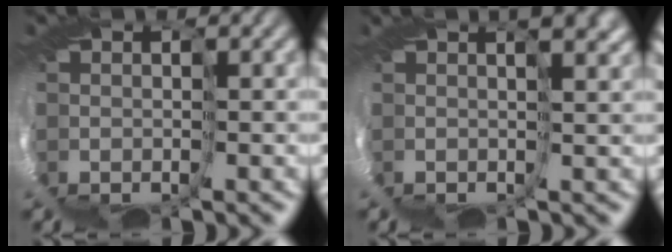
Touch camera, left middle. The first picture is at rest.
{"total": 2.0, "force": [1.1, -1.7, 0.2], "torque": [-0.006, -0.004, 0.026]}